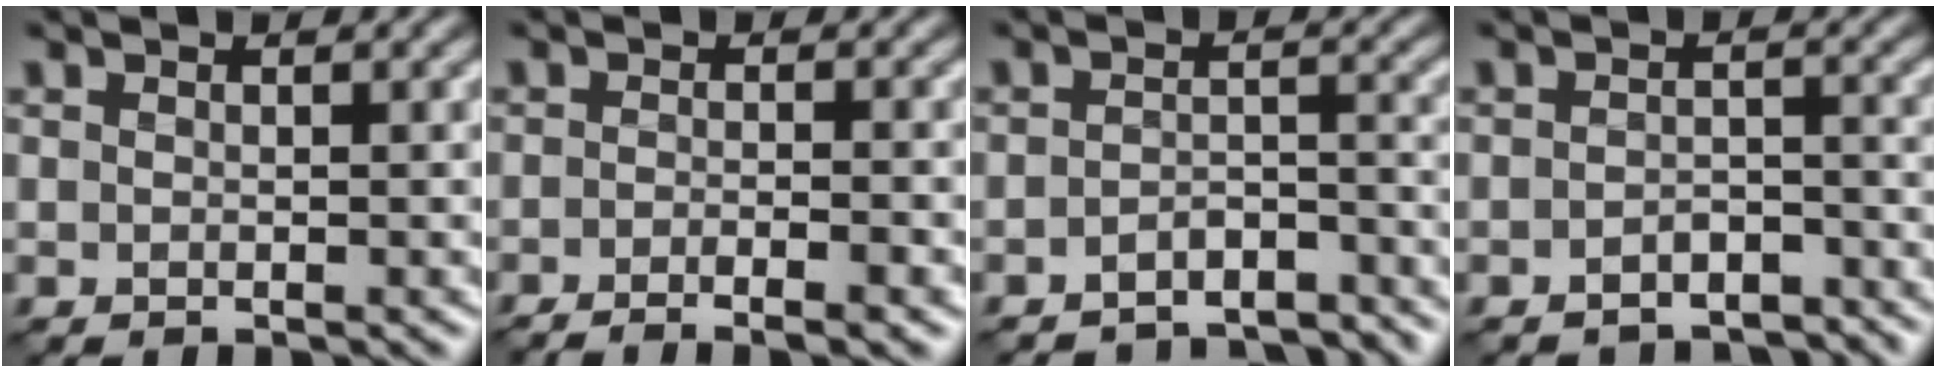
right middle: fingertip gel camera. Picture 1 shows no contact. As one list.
[{"total": 4.0, "force": [-2.5, 0.8, 3.0], "torque": [-0.041, 0.000, -0.032]}, {"total": 5.8, "force": [-5.5, 1.3, 1.2], "torque": [-0.022, -0.013, -0.078]}, {"total": 3.7, "force": [-3.5, 1.1, 0.7], "torque": [-0.011, -0.002, -0.053]}]